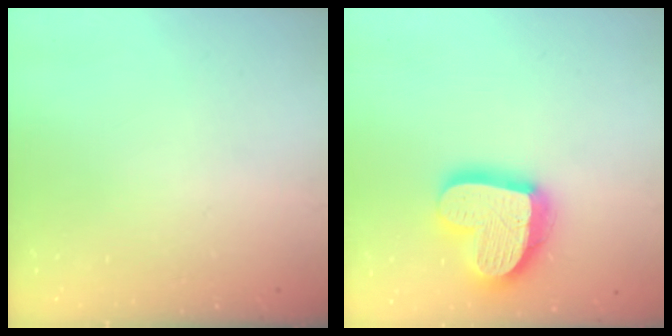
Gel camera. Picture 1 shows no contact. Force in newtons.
{"total": 21.1, "press": 21.0, "slide": 1.8}